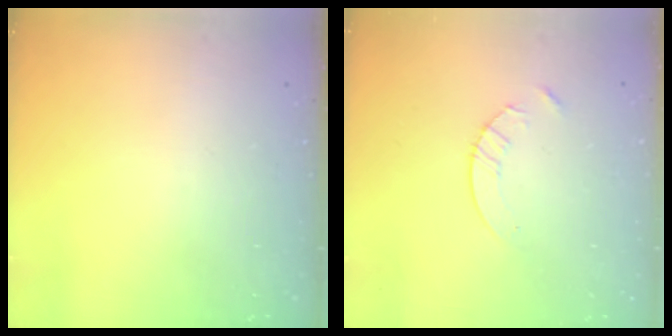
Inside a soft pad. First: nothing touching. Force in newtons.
{"total": 3.8, "press": 3.7, "slide": 0.5}